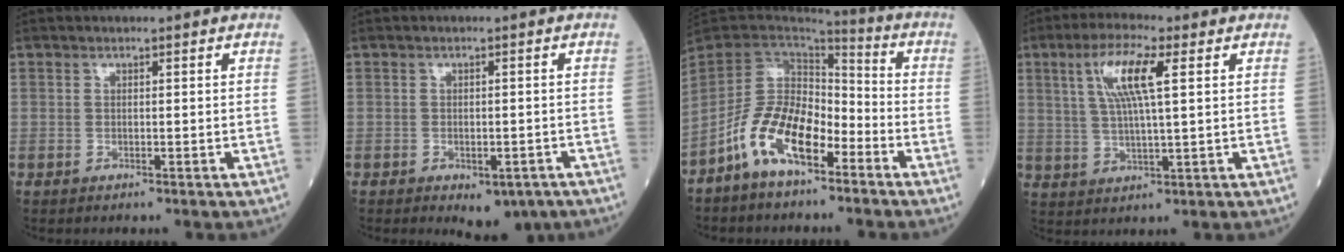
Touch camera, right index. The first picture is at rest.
{"total": 5.2, "force": [-3.3, 2.7, 2.9], "torque": [-0.026, -0.001, -0.037]}
{"total": 11.5, "force": [-6.0, 5.1, 8.4], "torque": [-0.179, 0.010, -0.114]}
{"total": 8.6, "force": [3.0, 0.9, 8.0], "torque": [-0.162, 0.010, 0.060]}